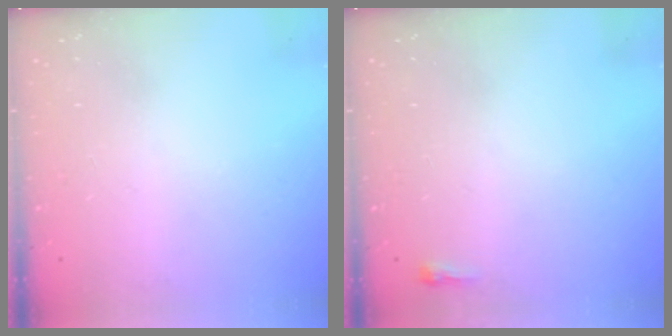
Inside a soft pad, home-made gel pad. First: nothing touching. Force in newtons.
{"total": 2.4, "press": 2.4, "slide": 0.6}